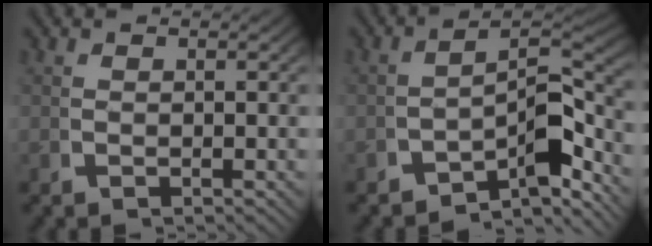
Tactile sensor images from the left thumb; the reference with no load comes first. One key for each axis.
{"total": 8.2, "fx": -2.7, "fy": 4.3, "fz": 6.4, "tx": -0.089, "ty": -0.025, "tz": -0.037}